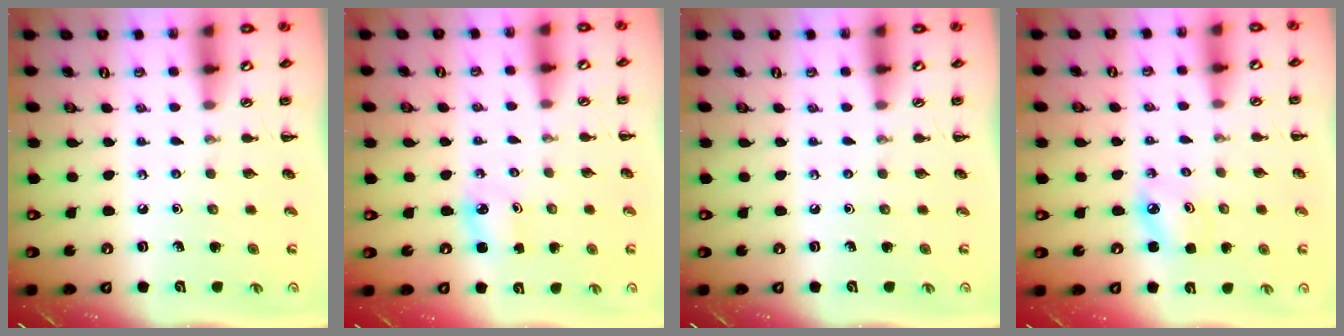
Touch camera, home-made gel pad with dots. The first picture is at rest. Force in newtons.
{"total": 2.2, "press": 2.2, "slide": 0.3}
{"total": 0.0}
{"total": 3.4, "press": 3.3, "slide": 0.7}